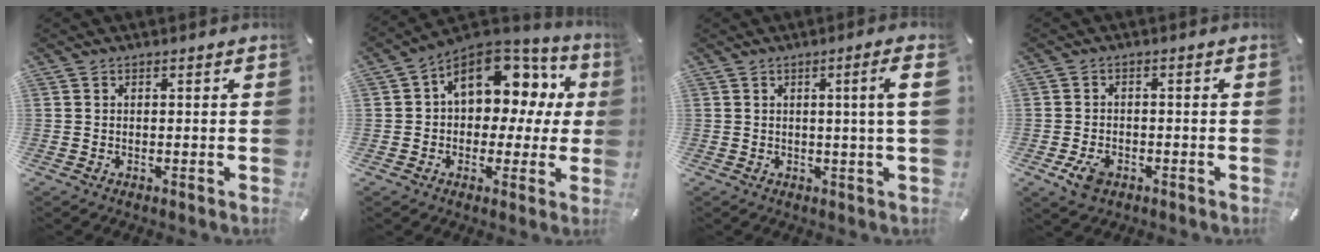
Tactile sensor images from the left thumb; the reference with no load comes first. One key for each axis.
{"total": 14.9, "fx": 5.0, "fy": 9.9, "fz": 9.9, "tx": -0.141, "ty": -0.023, "tz": 0.085}
{"total": 6.2, "fx": 1.2, "fy": -0.4, "fz": 6.0, "tx": -0.104, "ty": -0.010, "tz": 0.015}
{"total": 4.3, "fx": -2.2, "fy": 2.8, "fz": 2.4, "tx": -0.058, "ty": 0.006, "tz": -0.043}